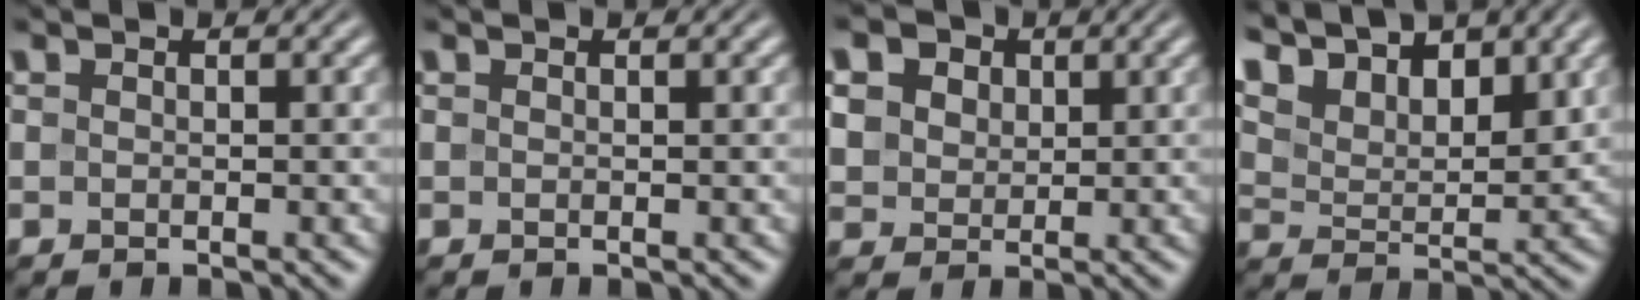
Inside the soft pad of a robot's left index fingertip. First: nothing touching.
{"total": 0.0}
{"total": 9.4, "force": [4.3, 6.9, 4.6], "torque": [-0.113, 0.029, 0.060]}
{"total": 10.1, "force": [7.6, 4.5, 4.9], "torque": [-0.121, 0.011, 0.134]}